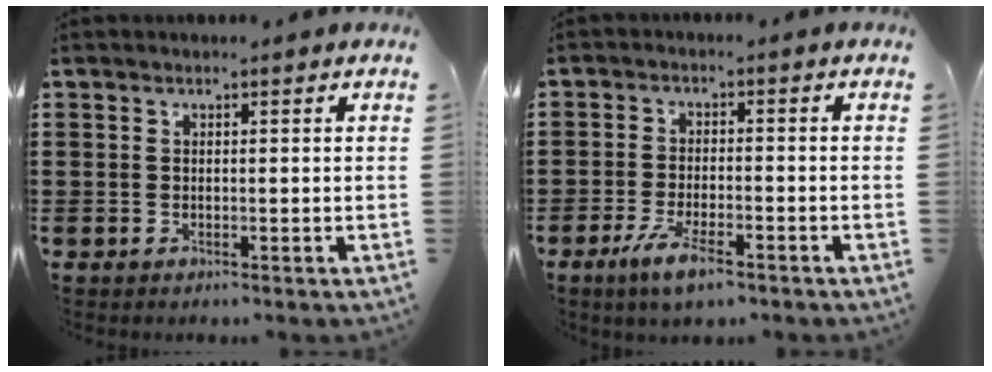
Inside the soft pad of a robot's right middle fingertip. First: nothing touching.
{"total": 5.4, "force": [-3.4, 1.3, 4.0], "torque": [-0.091, -0.008, -0.064]}